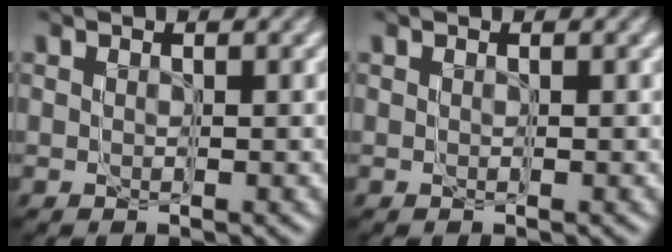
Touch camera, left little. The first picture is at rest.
{"total": 0.0}